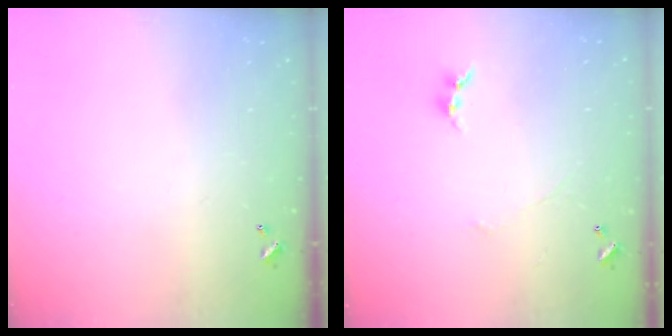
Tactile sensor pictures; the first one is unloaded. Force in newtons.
{"total": 1.5, "press": 1.4, "slide": 0.5}